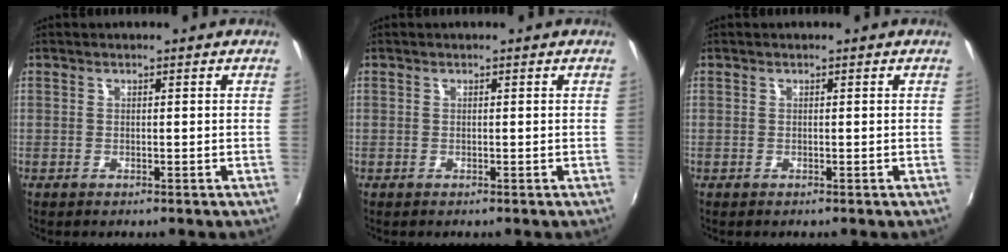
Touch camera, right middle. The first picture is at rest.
{"total": 0.0}
{"total": 0.0}